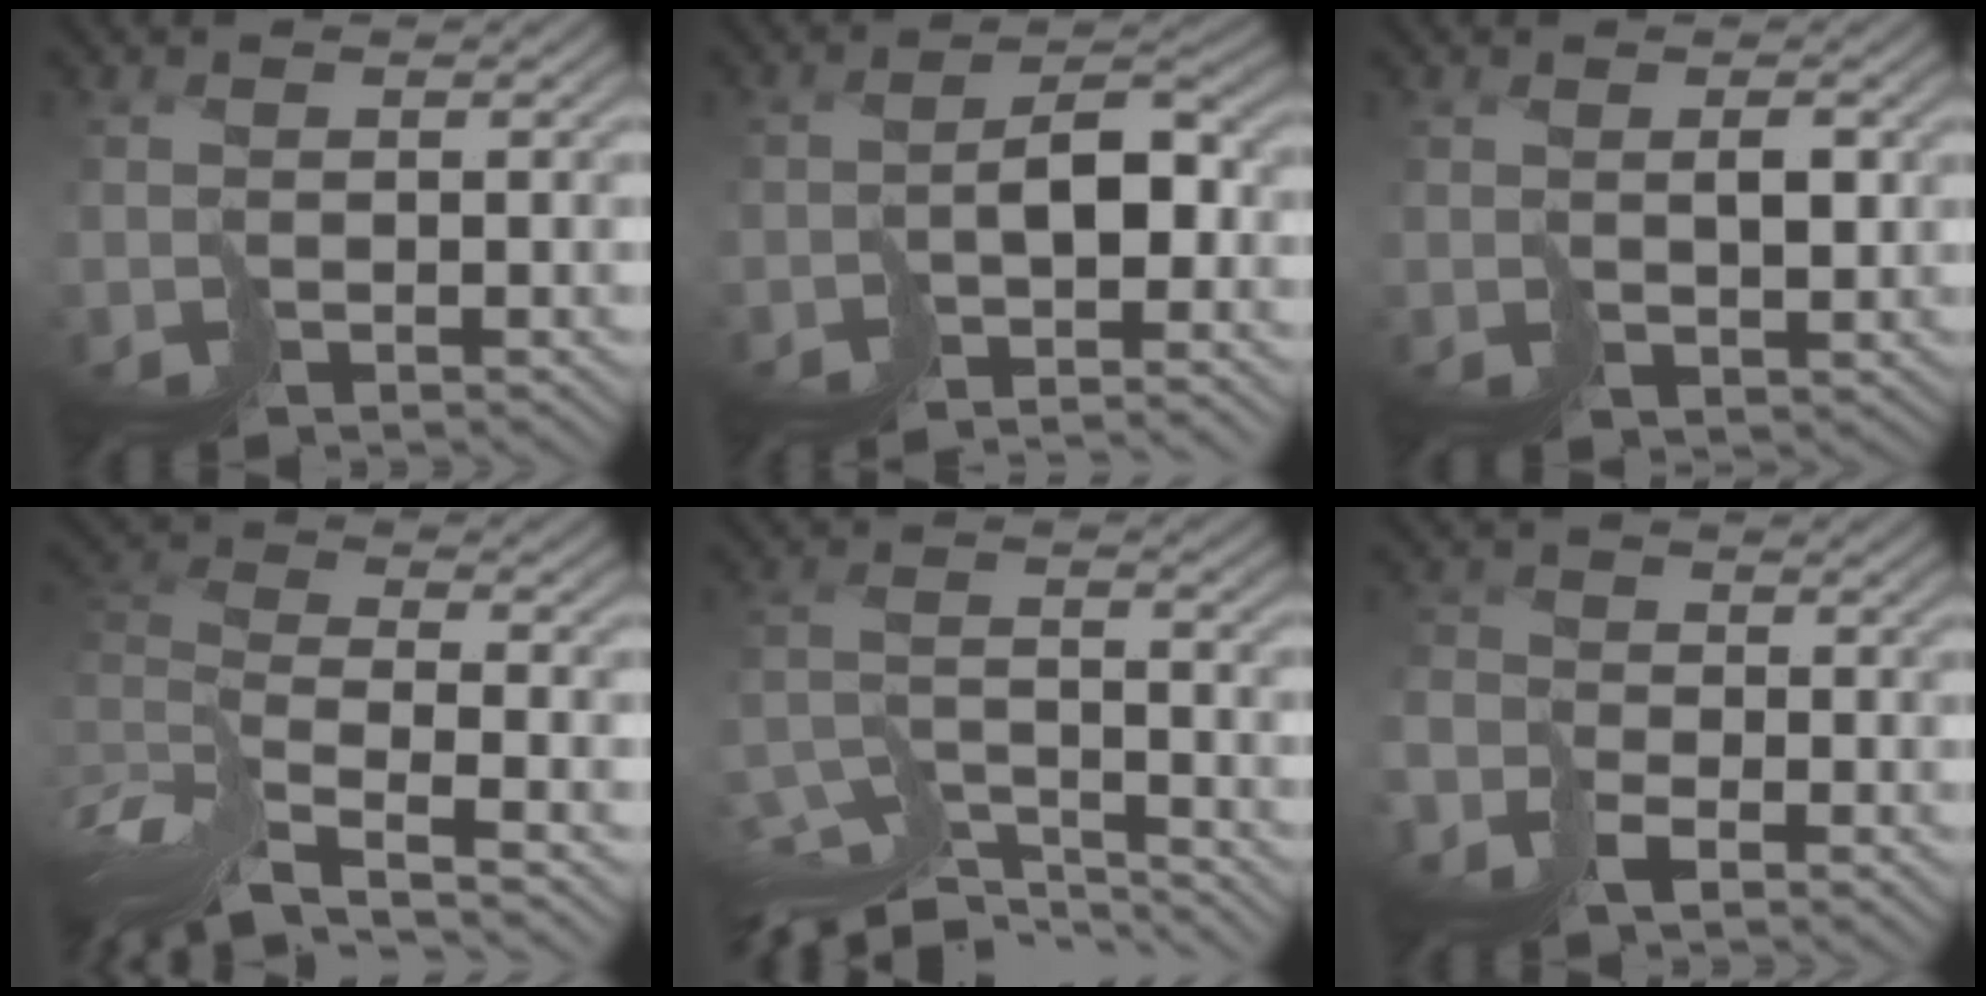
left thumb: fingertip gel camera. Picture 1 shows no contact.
{"total": 4.9, "force": [-3.1, 1.6, 3.4], "torque": [-0.039, -0.002, -0.054]}
{"total": 2.5, "force": [1.4, 1.3, 1.7], "torque": [-0.030, -0.001, 0.034]}
{"total": 9.1, "force": [-6.0, 1.9, 6.5], "torque": [-0.155, 0.004, -0.114]}
{"total": 11.9, "force": [-11.2, 1.8, 3.9], "torque": [-0.069, -0.005, -0.172]}
{"total": 4.0, "force": [-3.0, 2.1, 1.7], "torque": [-0.032, -0.007, -0.061]}